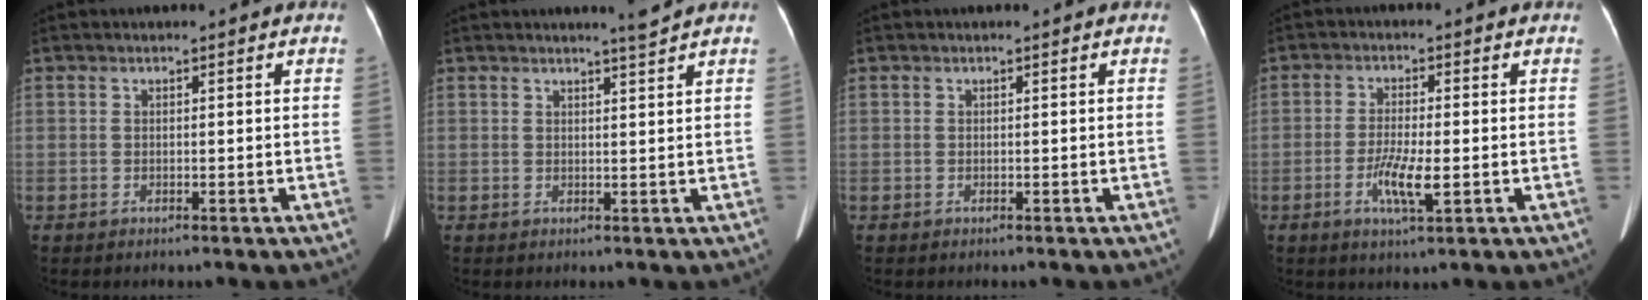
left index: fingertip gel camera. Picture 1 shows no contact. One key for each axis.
{"total": 1.8, "fx": 1.5, "fy": -0.9, "fz": 0.4, "tx": -0.017, "ty": -0.016, "tz": 0.029}
{"total": 0.0}
{"total": 5.3, "fx": -1.5, "fy": 0.8, "fz": 5.0, "tx": -0.099, "ty": -0.008, "tz": -0.027}